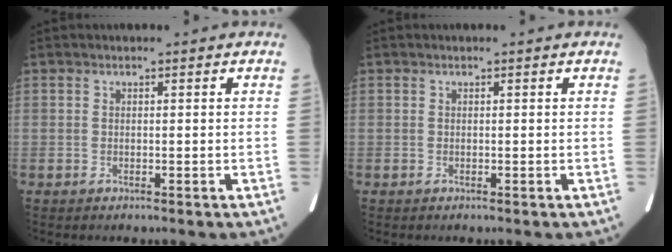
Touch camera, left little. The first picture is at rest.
{"total": 0.0}